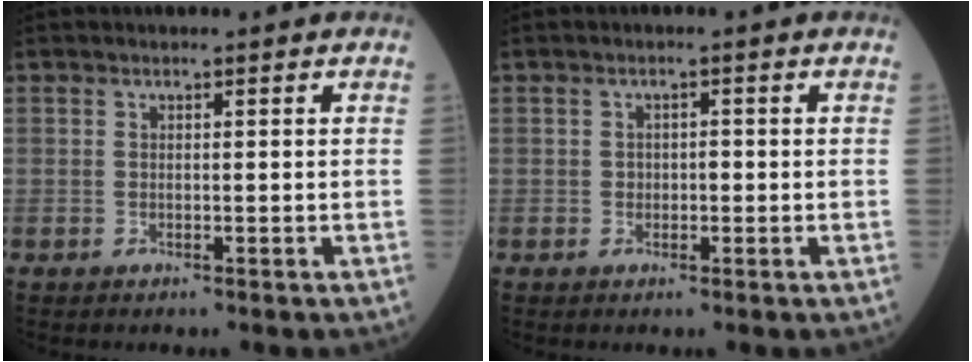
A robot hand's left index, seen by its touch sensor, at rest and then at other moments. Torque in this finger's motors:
{"motor_torque": [0.05, -0.02, -0.02, 0.00]}